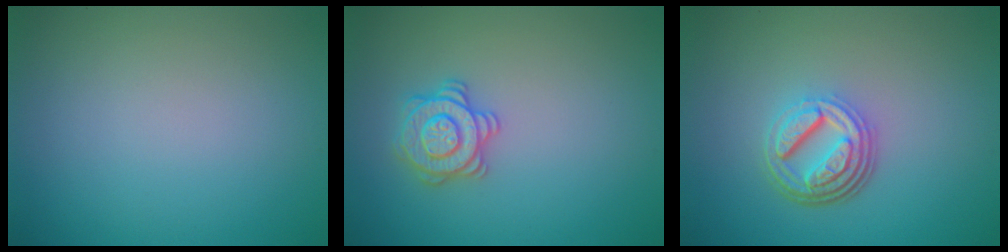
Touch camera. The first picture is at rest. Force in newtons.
{"total": 2.9, "press": 2.9, "slide": 0.1}
{"total": 4.9, "press": 3.5, "slide": 3.4}